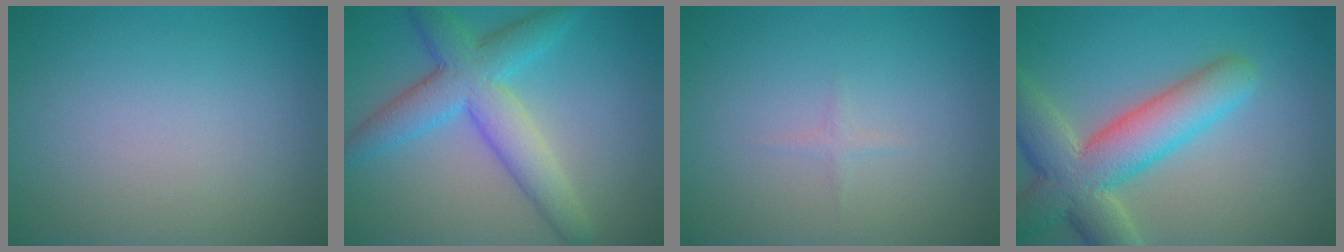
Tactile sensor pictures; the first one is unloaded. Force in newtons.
{"total": 6.4, "press": 6.4, "slide": 0.1}
{"total": 0.6, "press": 0.6, "slide": 0.0}
{"total": 8.2, "press": 8.1, "slide": 0.7}